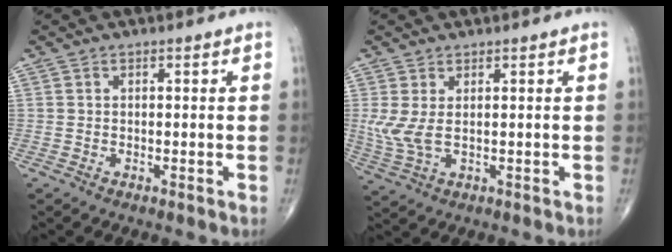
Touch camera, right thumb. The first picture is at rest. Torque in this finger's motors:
{"motor_torque": [0.24, 0.61, 0.19, -0.11, 0.20]}